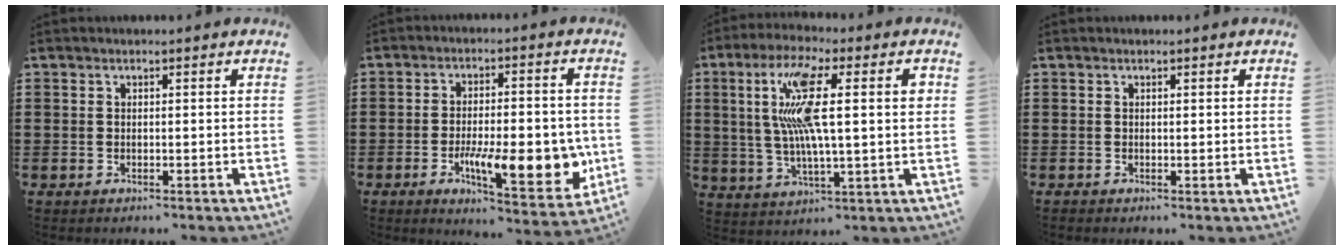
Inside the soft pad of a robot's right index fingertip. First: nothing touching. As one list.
[{"total": 13.3, "force": [-3.8, 4.8, 11.8], "torque": [-0.167, -0.012, -0.058]}, {"total": 12.6, "force": [2.5, 2.7, 12.1], "torque": [-0.248, 0.004, 0.034]}, {"total": 0.0}]